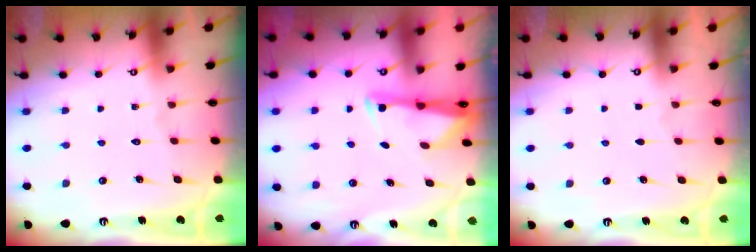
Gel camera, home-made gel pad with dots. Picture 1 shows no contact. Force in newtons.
{"total": 2.6, "press": 2.6, "slide": 0.4}
{"total": 0.9, "press": 0.9, "slide": 0.1}